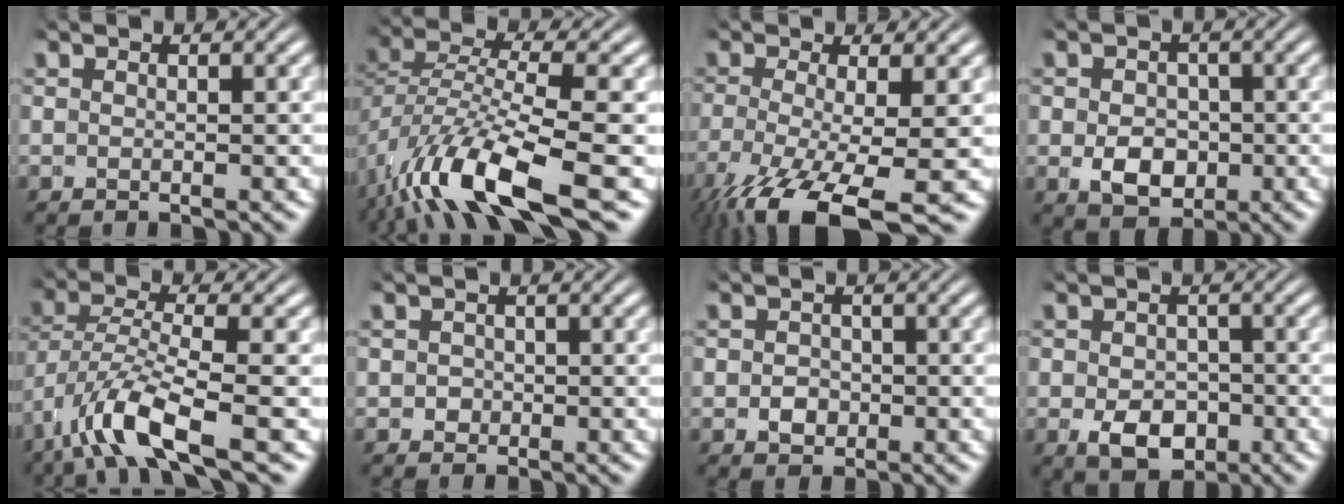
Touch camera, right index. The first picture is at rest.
{"total": 8.0, "force": [-3.4, 3.1, 6.5], "torque": [-0.142, -0.032, -0.036]}
{"total": 6.9, "force": [-4.5, 2.1, 4.9], "torque": [-0.109, -0.050, -0.043]}
{"total": 3.5, "force": [-0.6, 2.7, 2.0], "torque": [-0.022, -0.017, -0.001]}
{"total": 5.2, "force": [-1.7, 2.1, 4.5], "torque": [-0.114, -0.027, -0.012]}
{"total": 0.7, "force": [0.0, 0.6, -0.4], "torque": [0.012, -0.005, 0.000]}
{"total": 0.9, "force": [-0.1, 0.9, 0.2], "torque": [0.008, -0.005, 0.002]}
{"total": 4.1, "force": [-1.4, 3.1, 2.2], "torque": [-0.029, -0.026, -0.011]}